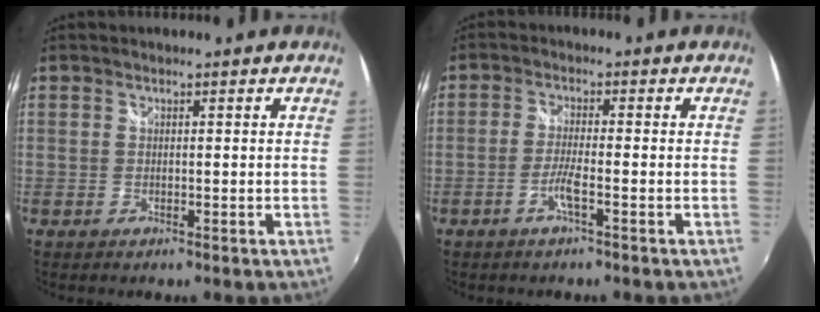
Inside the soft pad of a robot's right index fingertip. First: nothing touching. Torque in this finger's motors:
{"motor_torque": [-0.10, -0.04, 0.03, 0.02]}